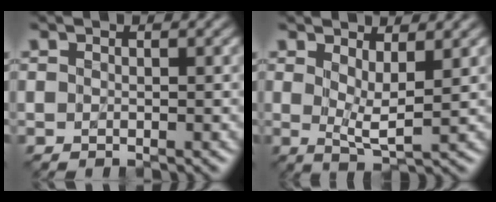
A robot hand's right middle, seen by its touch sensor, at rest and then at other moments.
{"total": 2.4, "force": [0.9, 0.3, 2.2], "torque": [-0.043, -0.010, 0.017]}